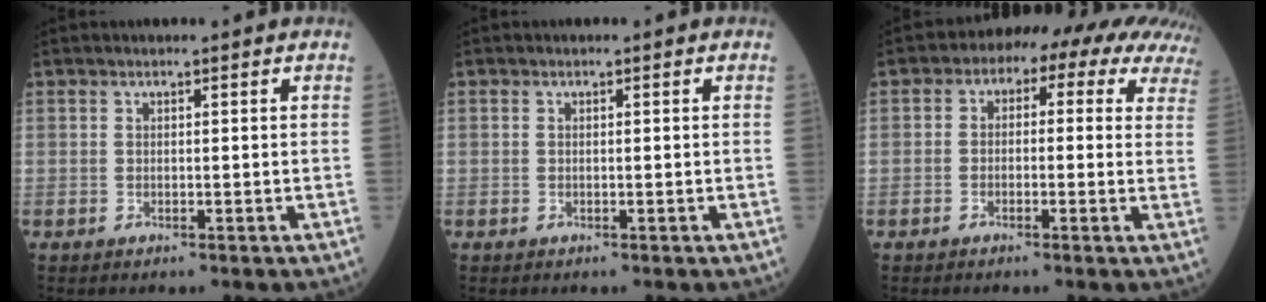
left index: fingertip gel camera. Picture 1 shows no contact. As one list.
[{"total": 0.0}, {"total": 12.0, "force": [7.2, 5.8, 7.6], "torque": [-0.081, 0.056, 0.061]}]